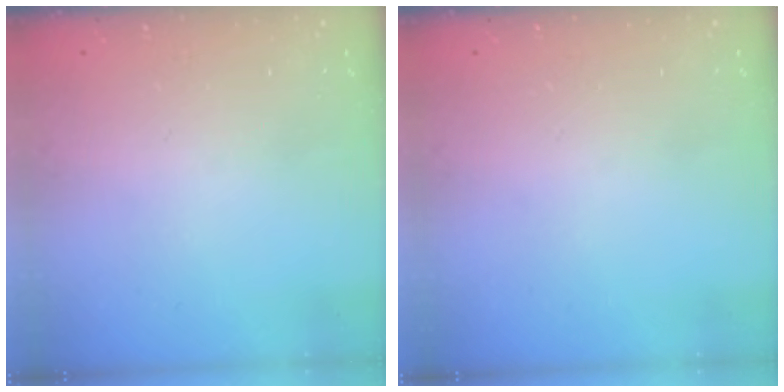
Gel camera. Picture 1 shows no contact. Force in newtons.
{"total": 0.0}